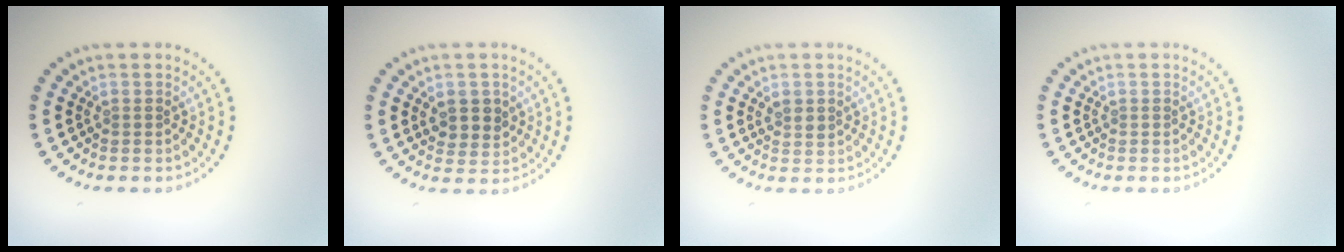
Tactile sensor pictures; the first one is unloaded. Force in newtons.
{"total": 2.5, "press": 2.3, "slide": 0.8}
{"total": 1.1, "press": 1.1, "slide": 0.3}
{"total": 0.0}